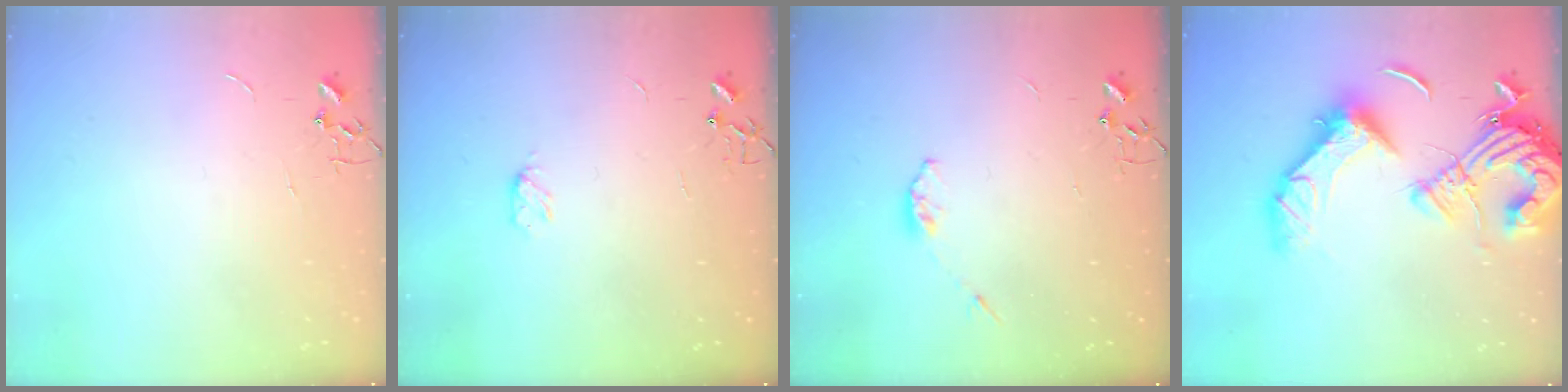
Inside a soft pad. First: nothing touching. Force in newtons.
{"total": 3.9, "press": 3.8, "slide": 0.6}
{"total": 3.6, "press": 3.5, "slide": 0.6}
{"total": 22.4, "press": 22.2, "slide": 3.4}